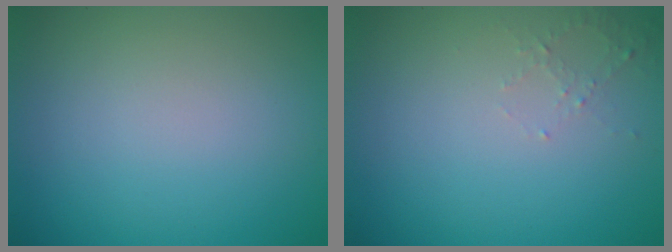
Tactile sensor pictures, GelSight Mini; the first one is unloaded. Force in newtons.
{"total": 1.1, "press": 1.0, "slide": 0.4}